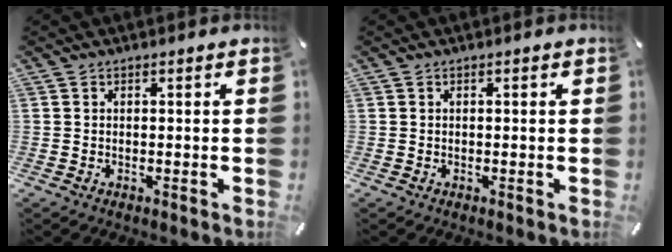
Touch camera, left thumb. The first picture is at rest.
{"total": 0.0}